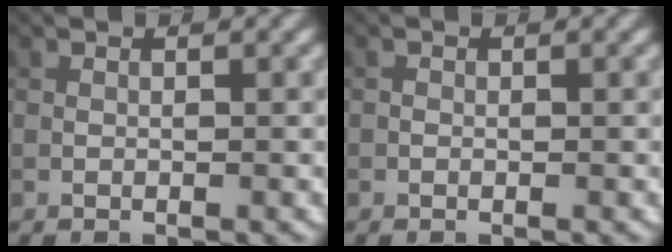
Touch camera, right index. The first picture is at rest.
{"total": 0.0}